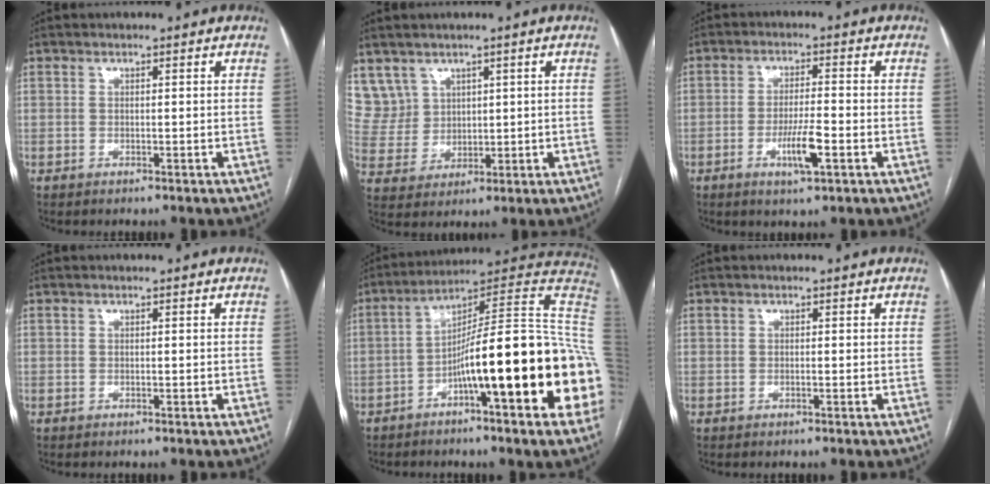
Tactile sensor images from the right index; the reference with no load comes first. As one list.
[{"total": 7.0, "force": [4.2, 5.6, 0.3], "torque": [-0.013, 0.022, 0.102]}, {"total": 5.9, "force": [-2.2, 0.7, 5.4], "torque": [-0.101, -0.007, -0.038]}, {"total": 0.0}, {"total": 24.2, "force": [-4.7, 1.3, 23.7], "torque": [-0.256, 0.027, -0.075]}, {"total": 0.0}]